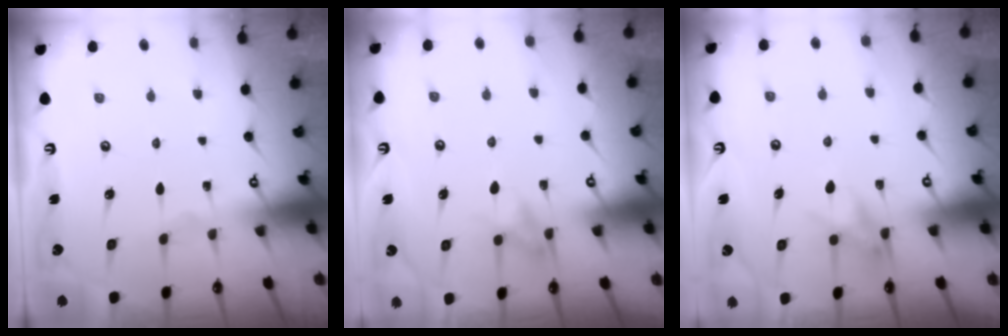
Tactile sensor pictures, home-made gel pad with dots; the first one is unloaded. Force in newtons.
{"total": 8.1, "press": 8.1, "slide": 1.0}
{"total": 7.4, "press": 7.3, "slide": 1.1}